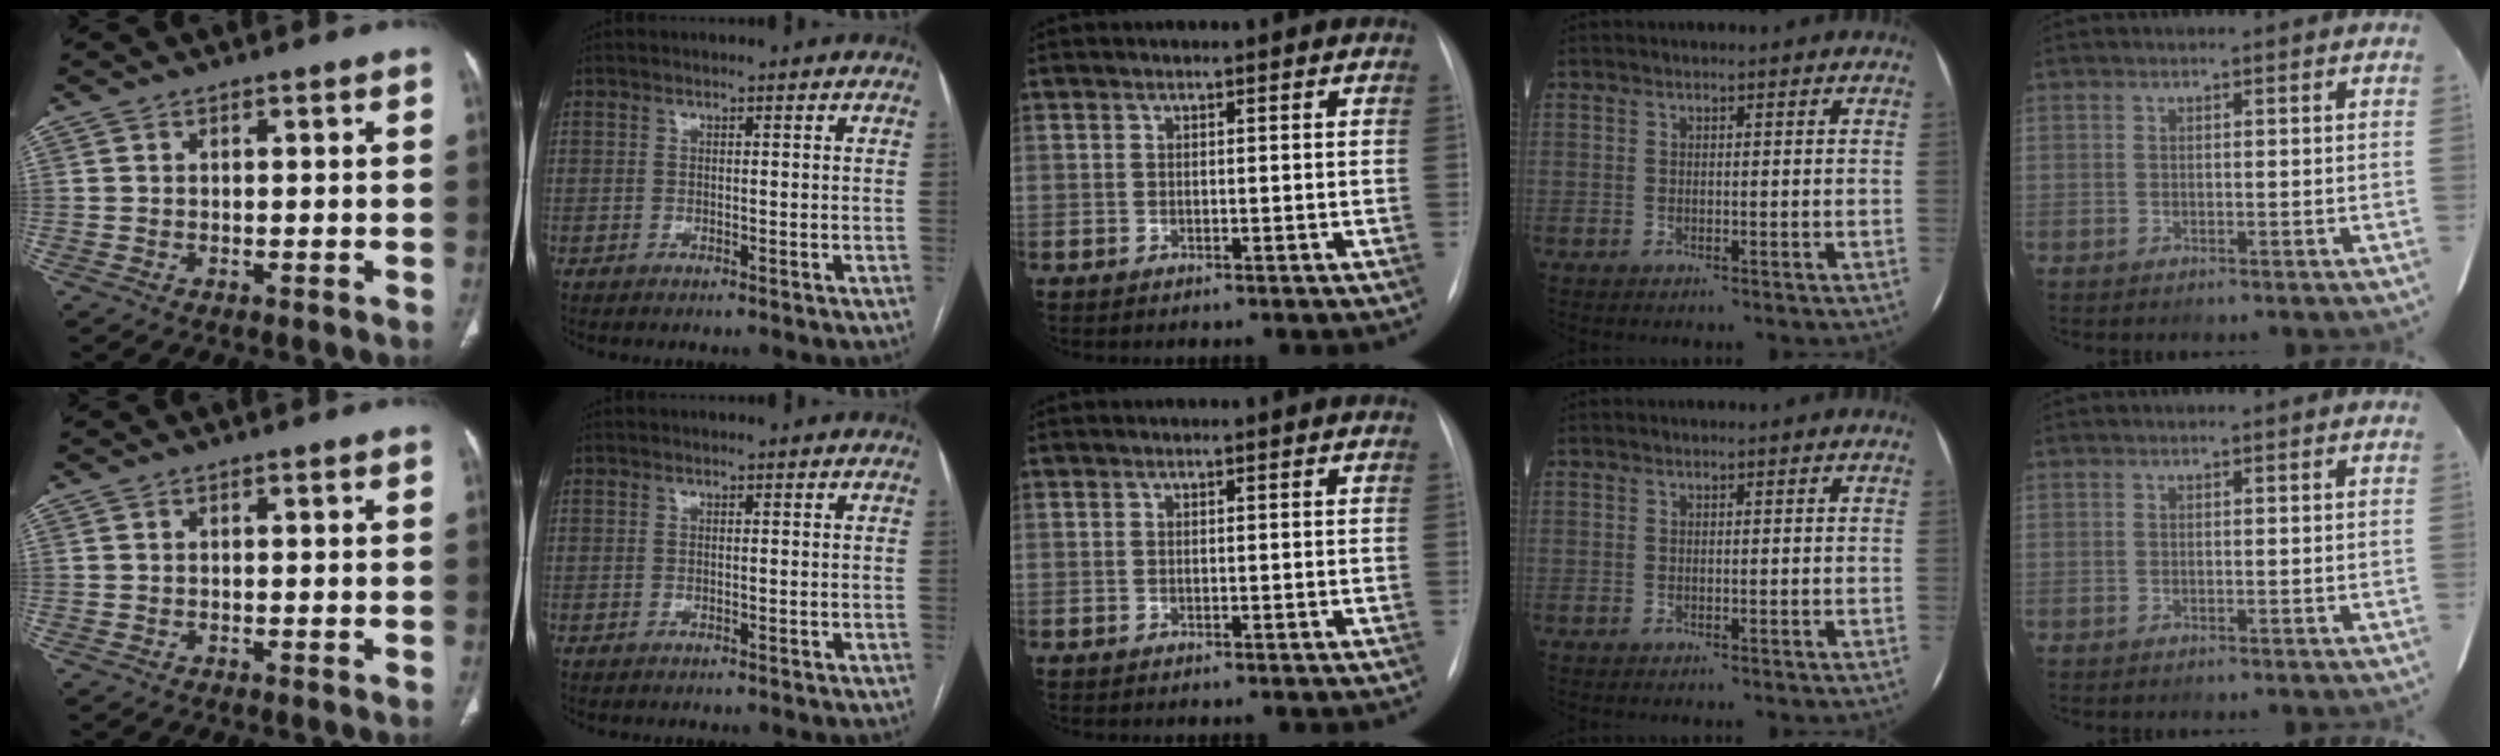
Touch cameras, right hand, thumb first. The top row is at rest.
{}